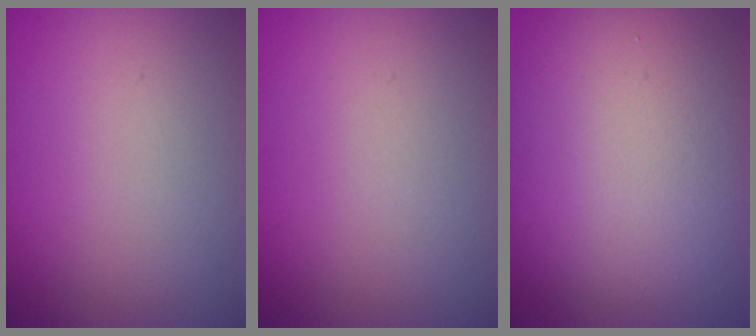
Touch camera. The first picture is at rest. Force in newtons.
{"total": 0.0}
{"total": 13.5, "press": 13.5, "slide": 0.4}